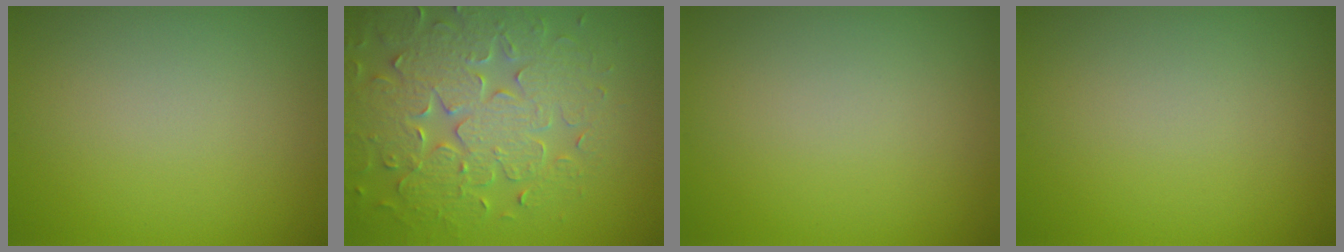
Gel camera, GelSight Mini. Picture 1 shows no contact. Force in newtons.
{"total": 7.1, "press": 5.8, "slide": 4.2}
{"total": 0.0}
{"total": 0.0}